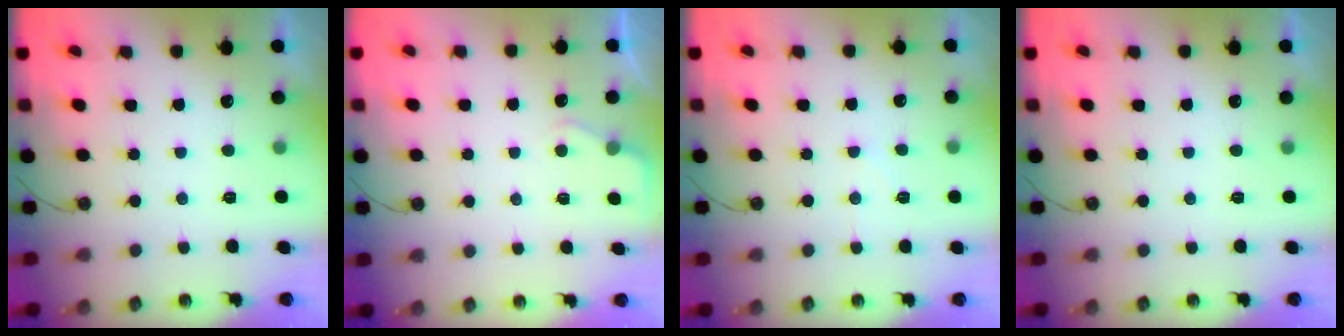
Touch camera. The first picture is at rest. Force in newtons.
{"total": 3.5, "press": 3.5, "slide": 0.5}
{"total": 5.5, "press": 5.5, "slide": 0.8}
{"total": 0.0}